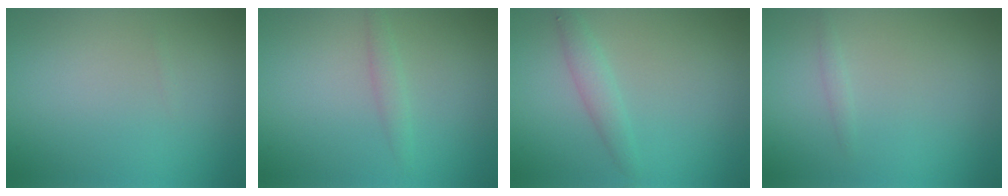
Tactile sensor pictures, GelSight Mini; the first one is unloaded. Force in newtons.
{"total": 1.2, "press": 1.2, "slide": 0.1}
{"total": 1.6, "press": 1.6, "slide": 0.0}
{"total": 0.6, "press": 0.5, "slide": 0.0}